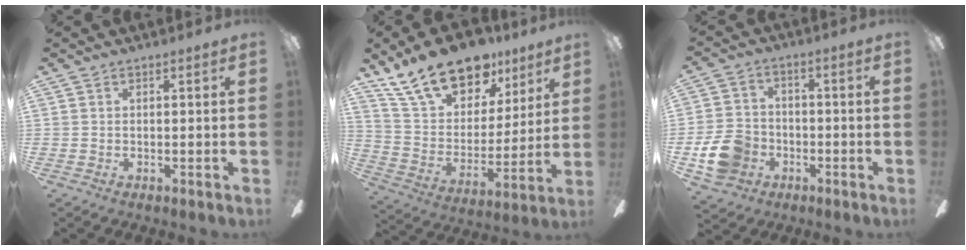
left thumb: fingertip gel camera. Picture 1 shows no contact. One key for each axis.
{"total": 20.6, "fx": 15.2, "fy": 10.4, "fz": 9.2, "tx": -0.175, "ty": -0.092, "tz": 0.279}
{"total": 11.3, "fx": -4.3, "fy": 8.9, "fz": 5.6, "tx": -0.130, "ty": 0.034, "tz": -0.078}